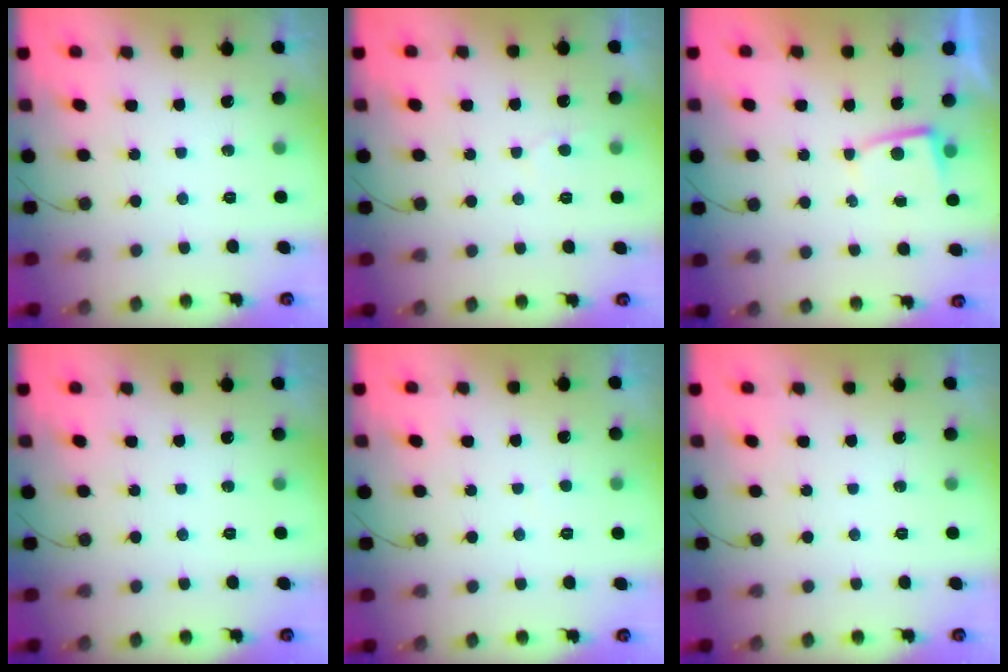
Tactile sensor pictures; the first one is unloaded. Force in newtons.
{"total": 4.1, "press": 4.1, "slide": 0.2}
{"total": 2.2, "press": 2.2, "slide": 0.4}
{"total": 0.0}
{"total": 1.6, "press": 1.6, "slide": 0.2}
{"total": 0.0}